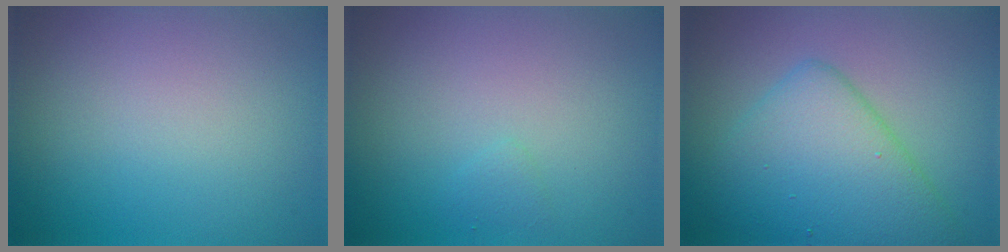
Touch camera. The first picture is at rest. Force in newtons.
{"total": 0.6, "press": 0.6, "slide": 0.1}
{"total": 6.8, "press": 6.8, "slide": 0.1}